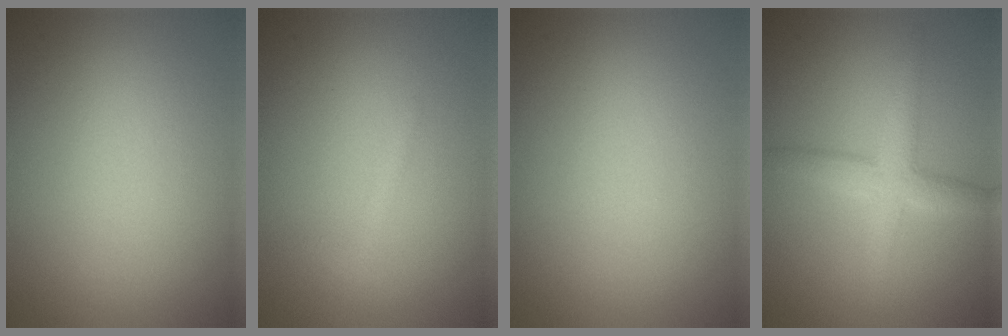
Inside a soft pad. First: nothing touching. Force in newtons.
{"total": 1.0, "press": 1.0, "slide": 0.1}
{"total": 0.0}
{"total": 3.6, "press": 3.6, "slide": 0.2}